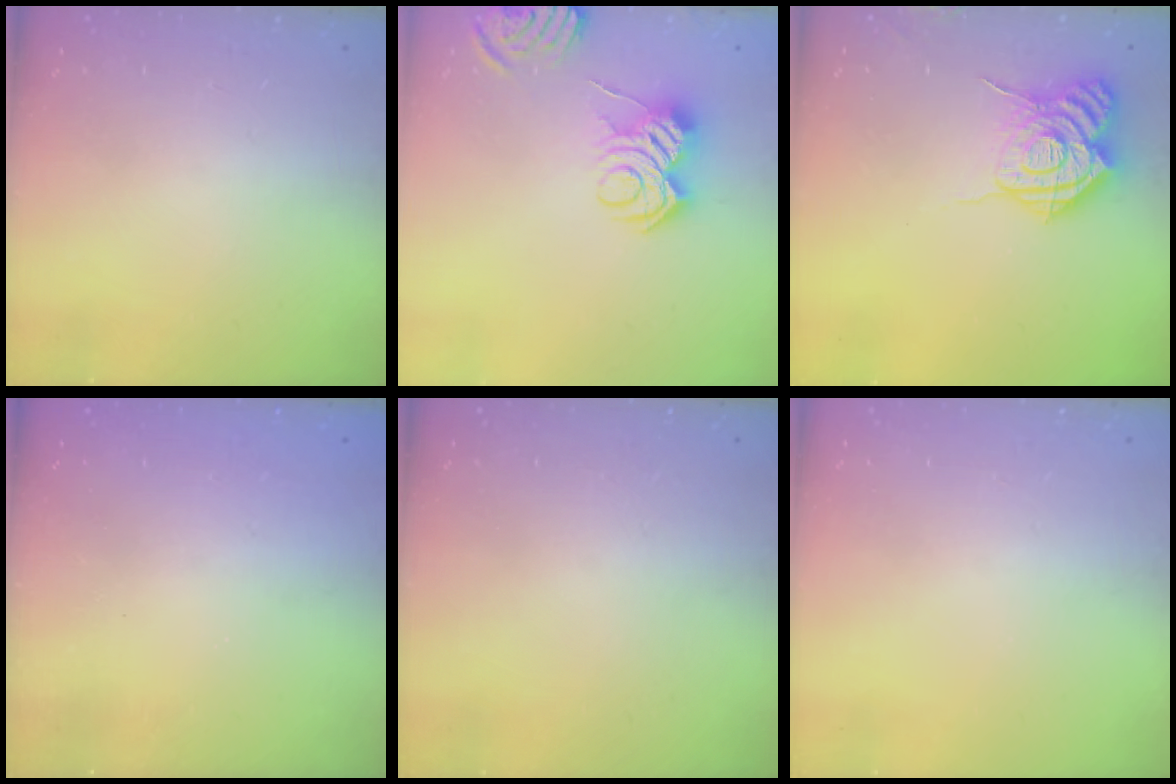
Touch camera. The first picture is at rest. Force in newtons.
{"total": 10.5, "press": 10.5, "slide": 0.7}
{"total": 15.3, "press": 15.2, "slide": 1.6}
{"total": 2.3, "press": 2.2, "slide": 0.8}
{"total": 0.0}
{"total": 0.0}